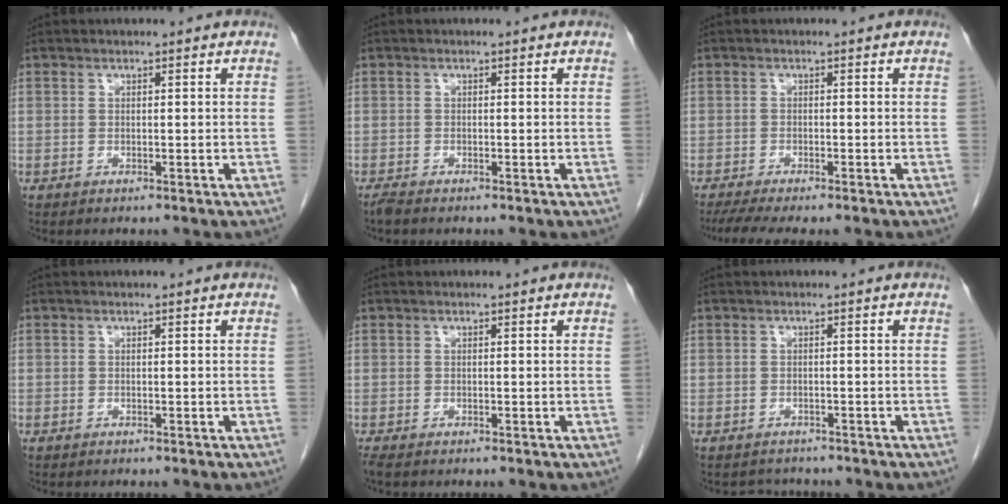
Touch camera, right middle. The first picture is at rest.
{"total": 0.9, "force": [-0.8, 0.0, 0.4], "torque": [-0.017, -0.004, -0.019]}
{"total": 6.3, "force": [-5.2, 0.4, 3.6], "torque": [-0.051, -0.013, -0.082]}
{"total": 0.0}
{"total": 1.0, "force": [-0.9, 0.3, 0.5], "torque": [-0.015, -0.005, -0.017]}
{"total": 2.2, "force": [-2.0, 0.8, -0.4], "torque": [0.003, -0.002, -0.031]}